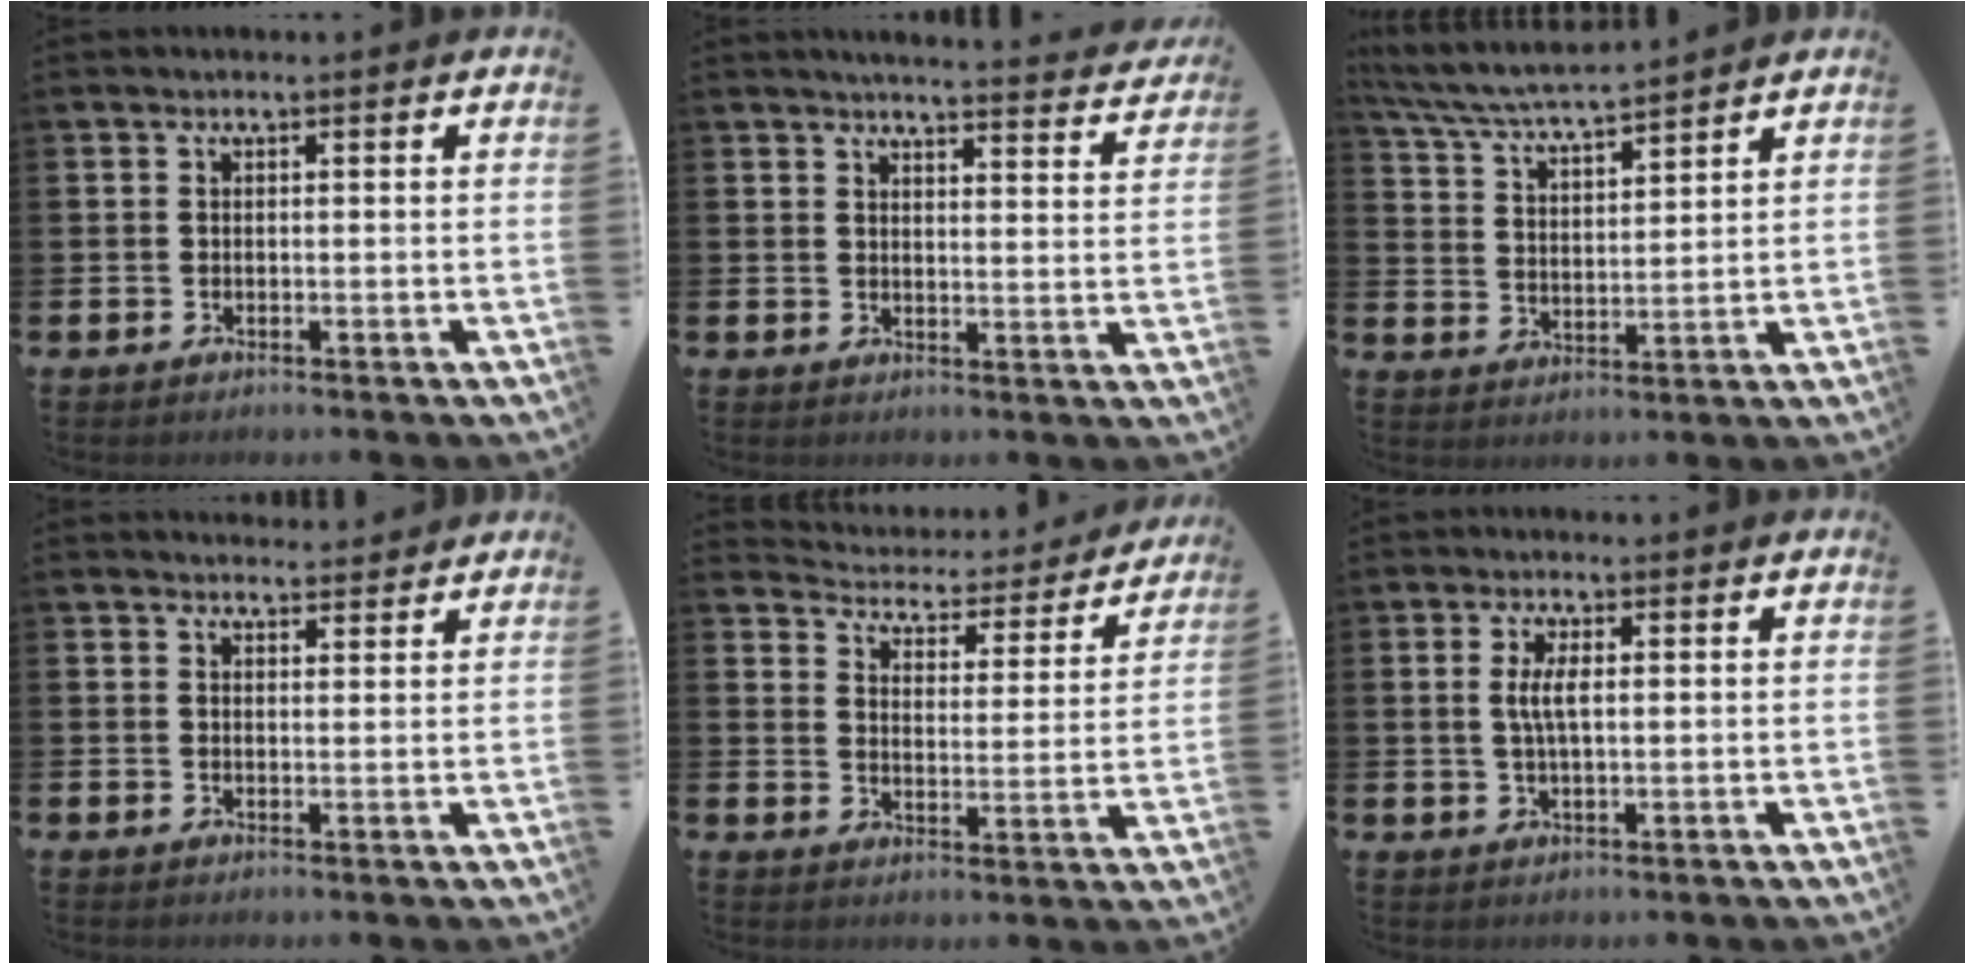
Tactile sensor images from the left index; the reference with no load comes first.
{"total": 4.4, "force": [4.3, -0.2, 0.6], "torque": [-0.013, -0.034, 0.073]}
{"total": 6.1, "force": [5.9, 0.2, 1.5], "torque": [-0.057, -0.033, 0.104]}
{"total": 2.5, "force": [2.4, 0.5, -0.1], "torque": [0.006, -0.015, 0.043]}
{"total": 4.7, "force": [4.5, 1.1, 0.3], "torque": [-0.030, -0.043, 0.073]}
{"total": 3.3, "force": [0.7, 1.1, 3.0], "torque": [-0.062, 0.006, 0.009]}